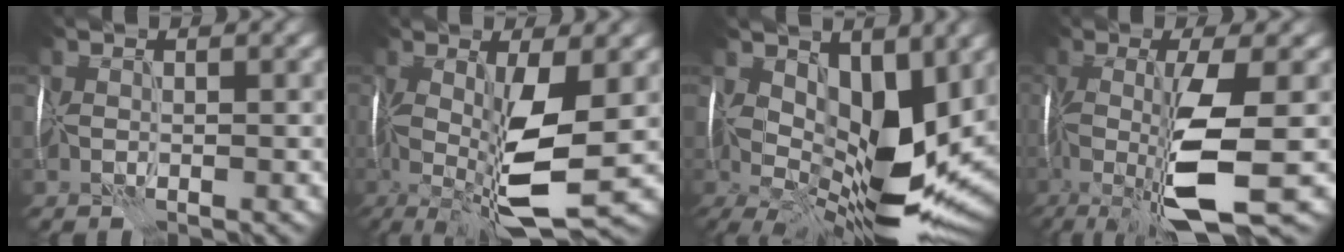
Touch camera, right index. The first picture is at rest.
{"total": 9.4, "force": [-0.9, 2.4, 9.0], "torque": [-0.179, -0.016, -0.016]}
{"total": 11.9, "force": [2.3, 5.8, 10.2], "torque": [-0.179, -0.015, 0.044]}
{"total": 9.3, "force": [-2.3, 1.6, 8.9], "torque": [-0.171, -0.012, -0.043]}